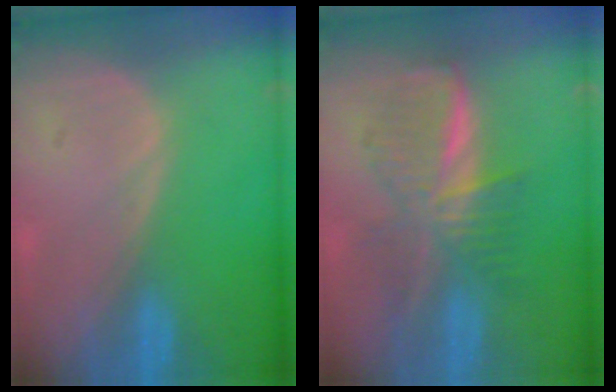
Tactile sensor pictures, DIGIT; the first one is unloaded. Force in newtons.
{"total": 7.2, "press": 7.2, "slide": 0.2}